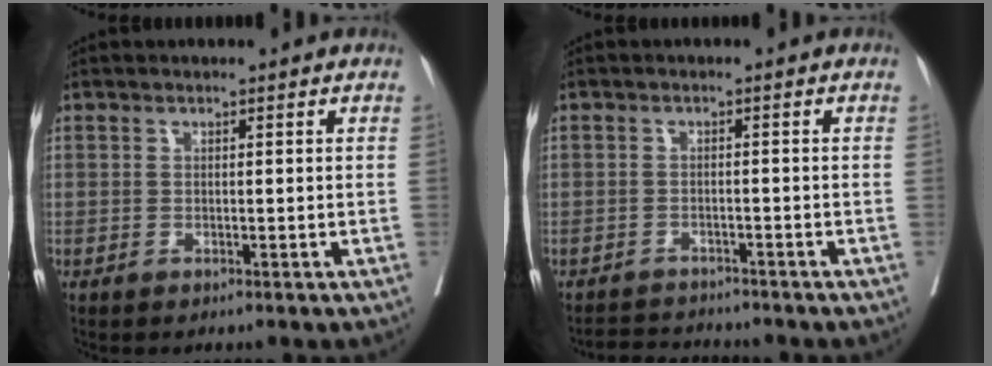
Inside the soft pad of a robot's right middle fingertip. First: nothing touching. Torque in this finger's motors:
{"motor_torque": [-0.02, -0.31, -0.13, -0.11]}